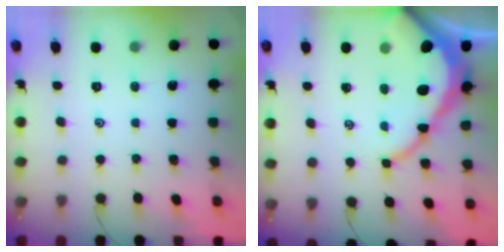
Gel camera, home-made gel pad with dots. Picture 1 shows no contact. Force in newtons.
{"total": 12.0, "press": 11.9, "slide": 1.3}